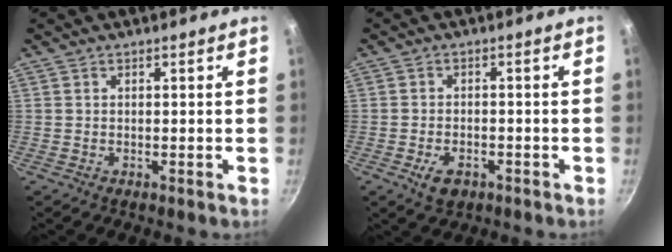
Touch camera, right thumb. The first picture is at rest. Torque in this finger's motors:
{"motor_torque": [-0.27, 0.16, 0.26, 0.21, 0.00]}